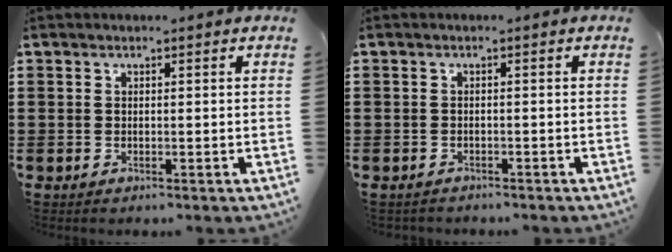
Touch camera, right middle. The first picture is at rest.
{"total": 0.8, "force": [-0.8, 0.1, -0.1], "torque": [-0.001, 0.000, -0.017]}